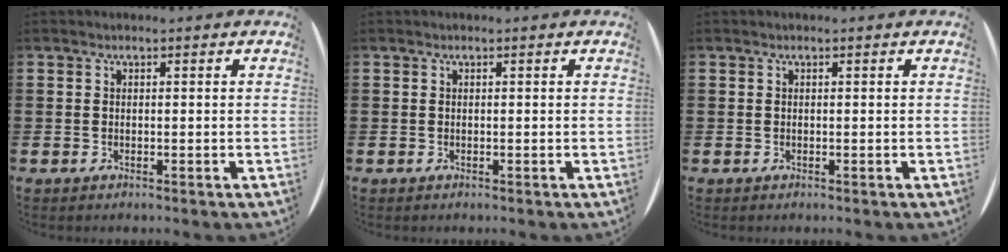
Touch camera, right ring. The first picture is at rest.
{"total": 0.0}
{"total": 0.0}